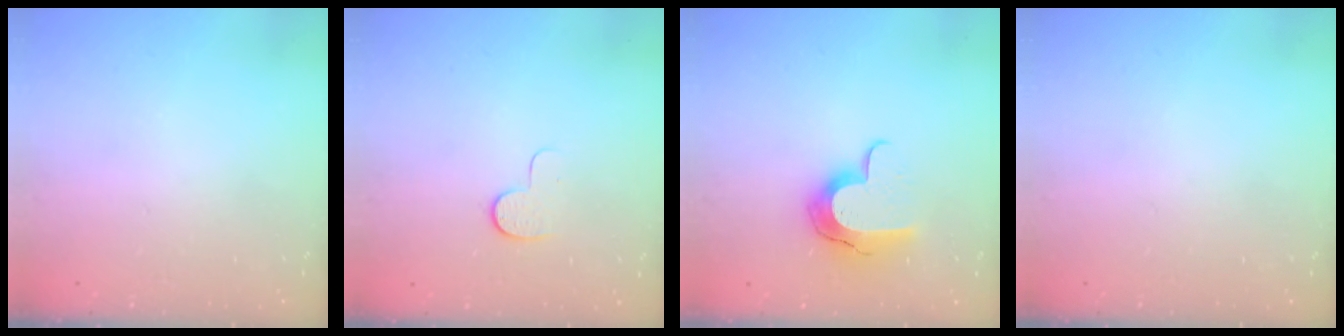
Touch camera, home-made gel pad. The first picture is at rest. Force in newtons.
{"total": 5.7, "press": 5.7, "slide": 0.6}
{"total": 10.8, "press": 10.7, "slide": 0.7}
{"total": 0.0}